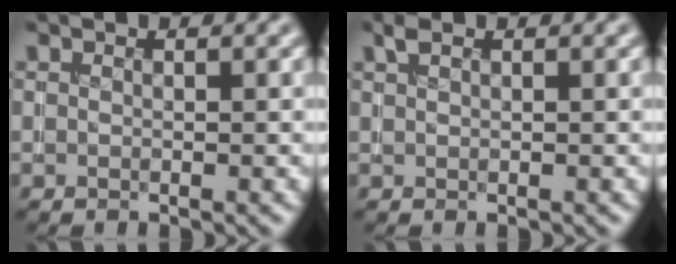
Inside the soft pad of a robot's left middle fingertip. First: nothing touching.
{"total": 1.0, "force": [0.7, 0.3, 0.7], "torque": [-0.016, 0.005, 0.015]}